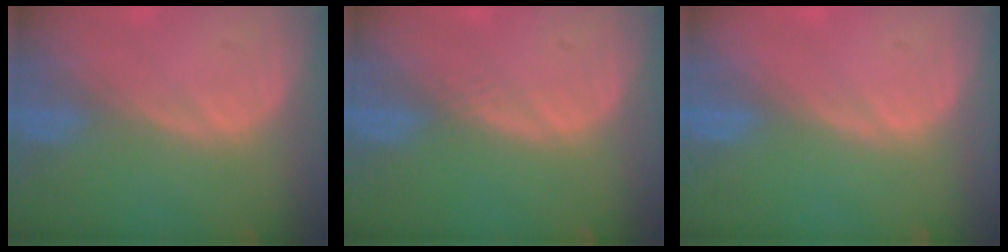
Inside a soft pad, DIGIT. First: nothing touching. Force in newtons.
{"total": 0.6, "press": 0.6, "slide": 0.0}
{"total": 0.0}